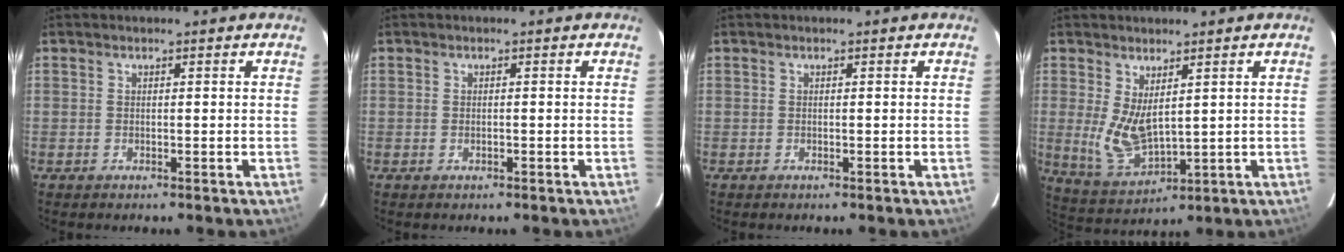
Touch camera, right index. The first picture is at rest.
{"total": 0.6, "force": [-0.5, 0.3, 0.2], "torque": [-0.006, 0.002, -0.007]}
{"total": 0.0}
{"total": 7.6, "force": [1.8, 3.6, 6.5], "torque": [-0.129, -0.020, 0.051]}